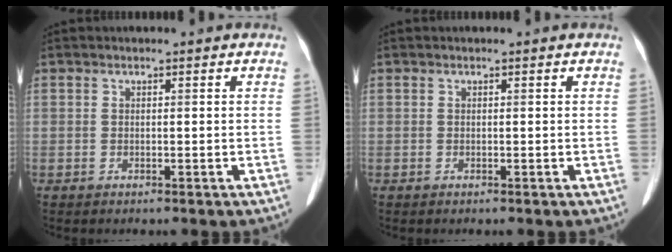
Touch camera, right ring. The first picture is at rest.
{"total": 0.0}